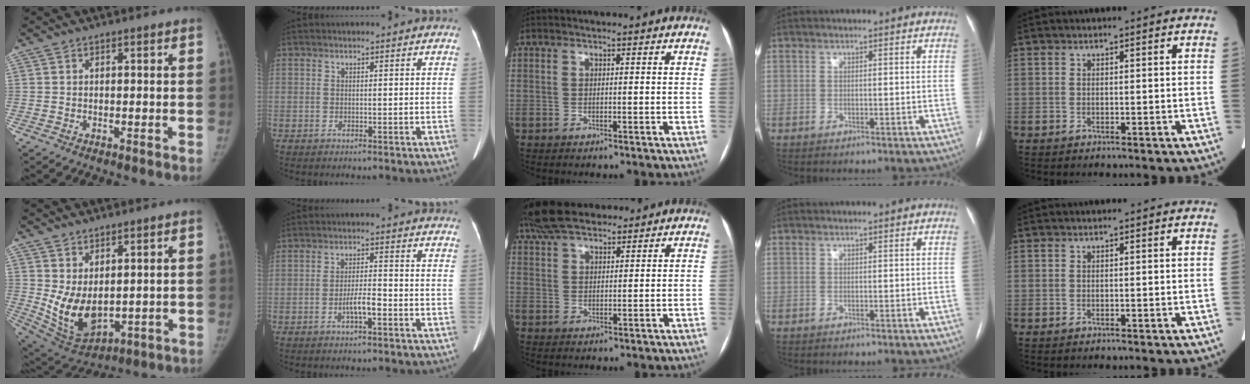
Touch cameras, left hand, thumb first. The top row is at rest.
{"thumb": {"total": 10.7, "force": [1.3, 6.2, 8.5], "torque": [-0.138, -0.026, 0.052]}, "index": {"total": 3.6, "force": [-1.7, 0.6, 3.2], "torque": [-0.059, 0.002, -0.030]}, "middle": {"total": 10.7, "force": [8.9, 3.5, 4.9], "torque": [-0.090, 0.044, 0.161]}}